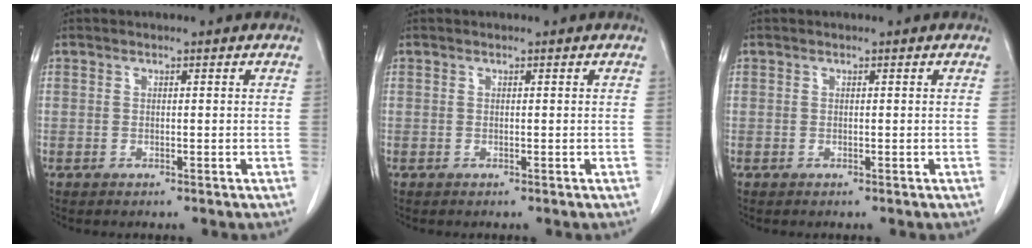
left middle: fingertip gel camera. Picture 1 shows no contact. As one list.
[{"total": 0.0}, {"total": 0.0}]